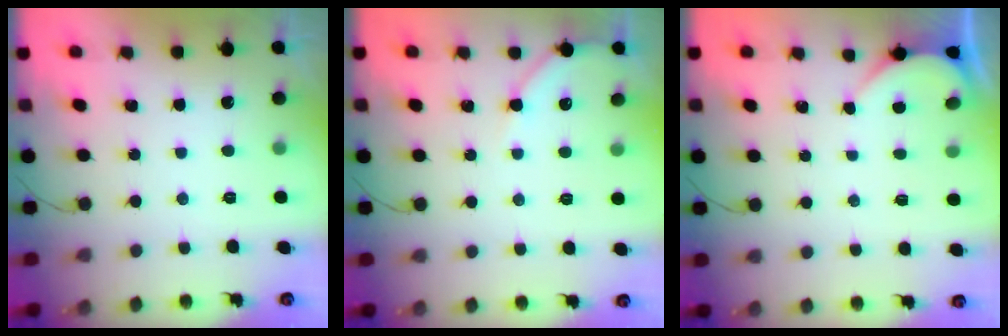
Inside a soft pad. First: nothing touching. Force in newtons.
{"total": 4.8, "press": 4.8, "slide": 0.6}
{"total": 1.3, "press": 1.3, "slide": 0.1}